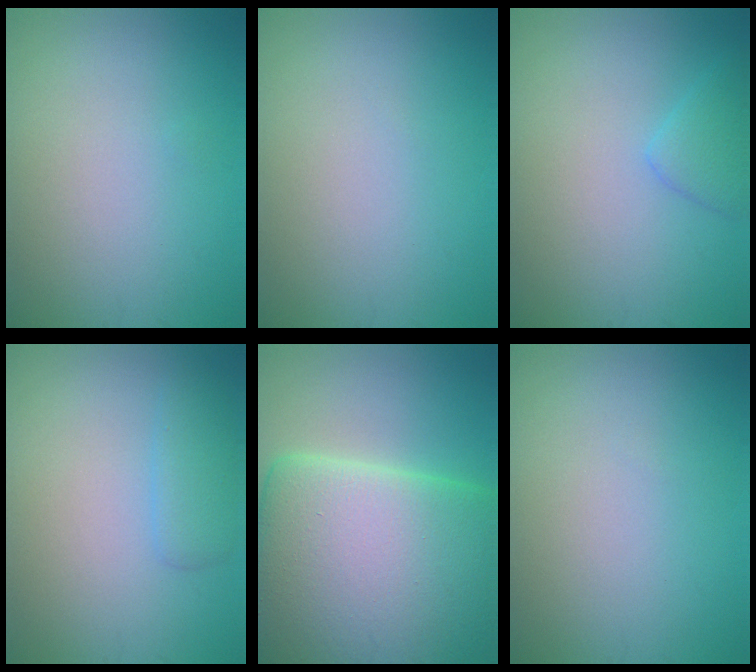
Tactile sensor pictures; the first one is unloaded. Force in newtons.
{"total": 0.0}
{"total": 1.9, "press": 1.9, "slide": 0.2}
{"total": 1.8, "press": 1.8, "slide": 0.2}
{"total": 21.4, "press": 21.4, "slide": 0.8}
{"total": 0.0}